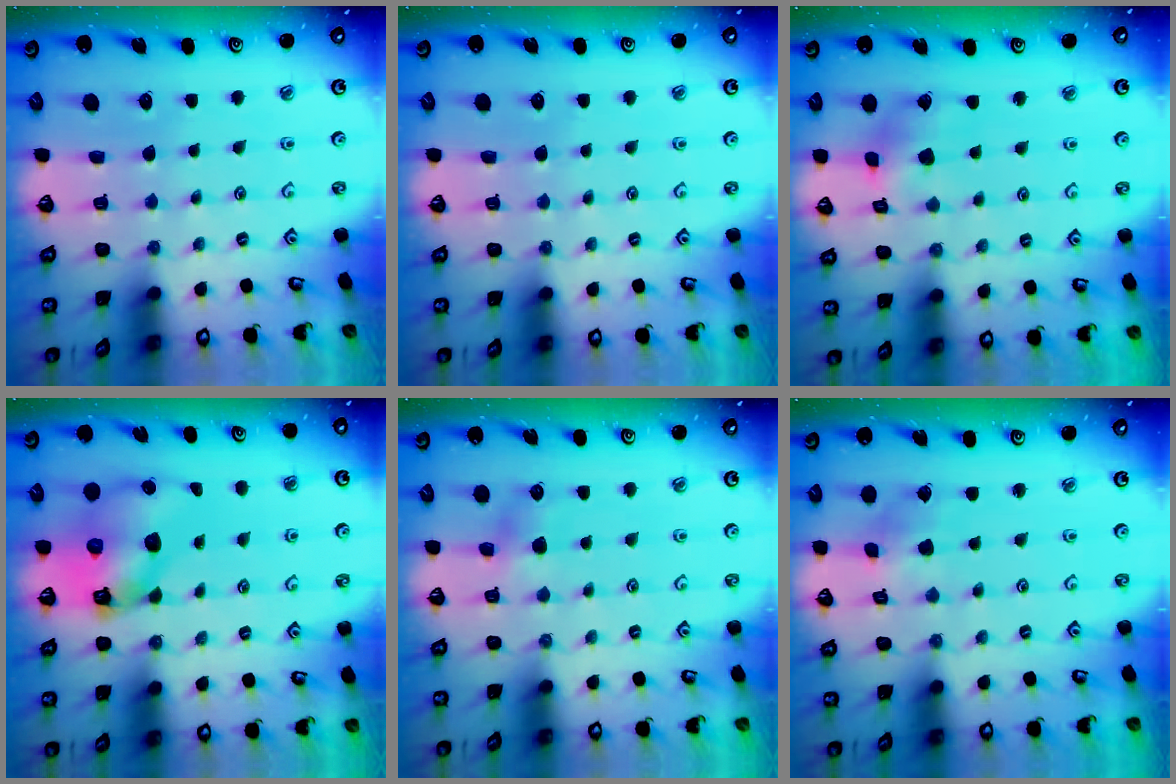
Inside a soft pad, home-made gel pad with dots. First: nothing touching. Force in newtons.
{"total": 0.0}
{"total": 7.1, "press": 7.0, "slide": 0.9}
{"total": 10.5, "press": 10.4, "slide": 1.6}
{"total": 5.9, "press": 5.8, "slide": 0.4}
{"total": 3.5, "press": 3.5, "slide": 0.4}